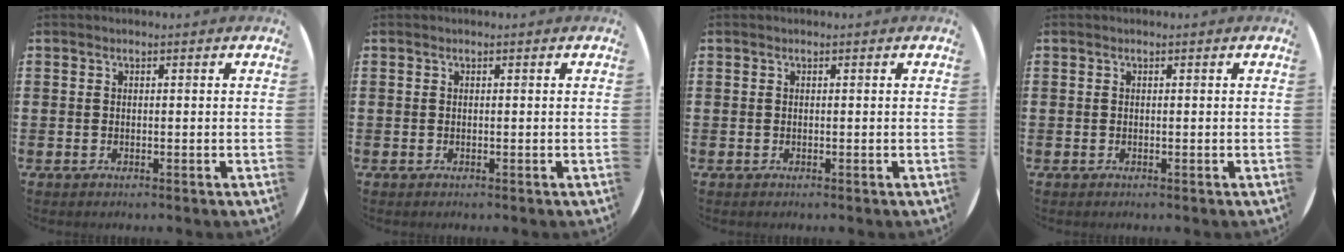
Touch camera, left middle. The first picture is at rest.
{"total": 0.0}
{"total": 0.0}
{"total": 0.0}